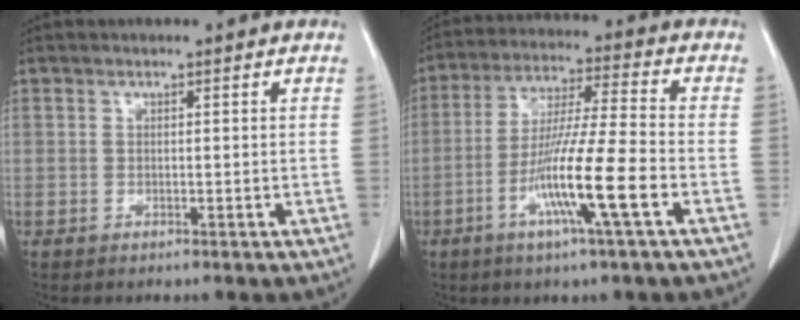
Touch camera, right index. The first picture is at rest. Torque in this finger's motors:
{"motor_torque": [1.47, -0.67, 0.76, 0.21]}